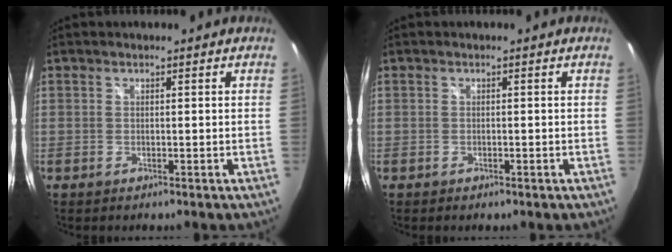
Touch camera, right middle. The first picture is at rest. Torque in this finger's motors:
{"motor_torque": [-0.20, -0.21, -0.02, 0.00]}